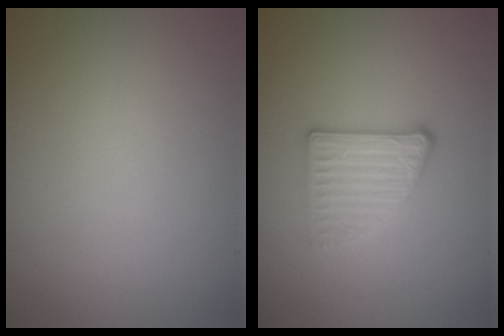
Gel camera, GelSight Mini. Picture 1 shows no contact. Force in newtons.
{"total": 2.8, "press": 2.5, "slide": 1.4}